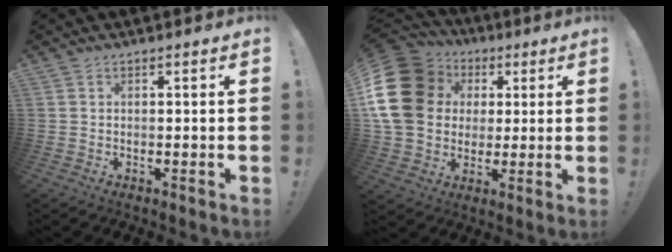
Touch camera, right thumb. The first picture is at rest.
{"total": 20.8, "force": [3.7, 16.8, 11.7], "torque": [-0.214, -0.009, 0.086]}